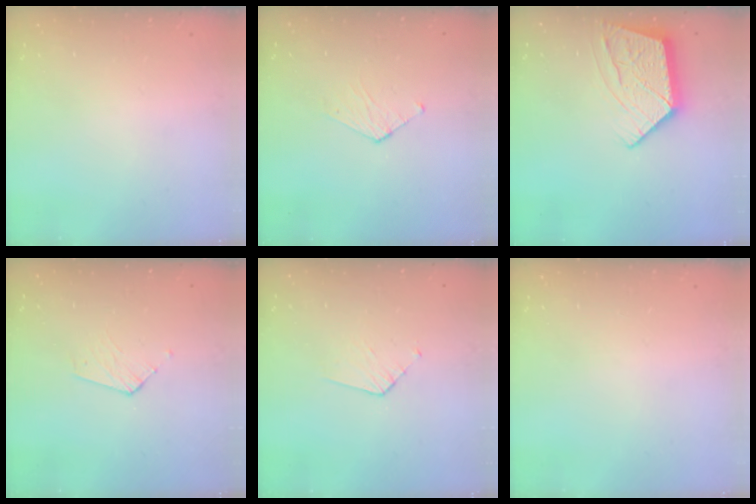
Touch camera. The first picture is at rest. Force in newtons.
{"total": 3.5, "press": 3.5, "slide": 0.3}
{"total": 13.0, "press": 12.9, "slide": 1.0}
{"total": 3.1, "press": 3.1, "slide": 0.3}
{"total": 3.9, "press": 3.9, "slide": 0.3}
{"total": 0.0}